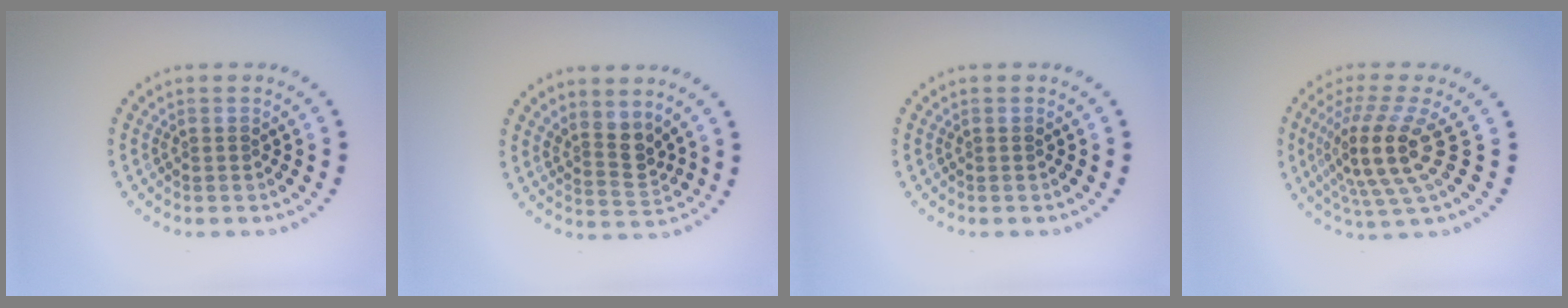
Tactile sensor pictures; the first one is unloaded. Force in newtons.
{"total": 2.7, "press": 2.0, "slide": 1.8}
{"total": 0.0}
{"total": 5.3, "press": 3.9, "slide": 3.6}